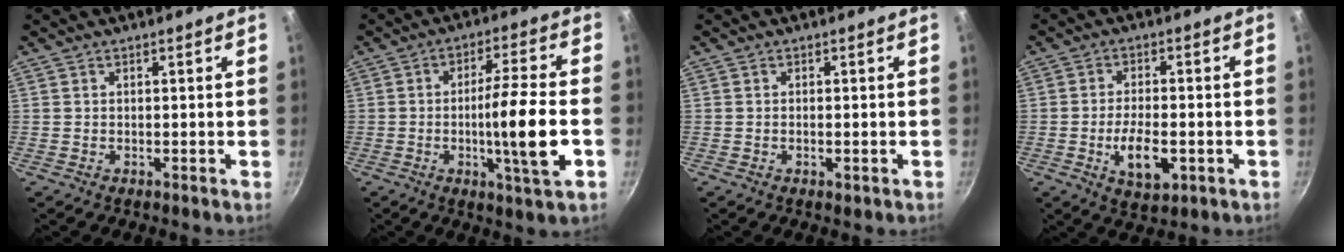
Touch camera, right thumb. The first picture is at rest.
{"total": 12.5, "force": [-2.7, 1.0, 12.2], "torque": [-0.196, 0.015, -0.045]}
{"total": 1.4, "force": [-0.4, 0.6, 1.2], "torque": [-0.021, -0.001, -0.008]}
{"total": 8.4, "force": [-2.3, 3.9, 7.0], "torque": [-0.112, 0.007, -0.034]}